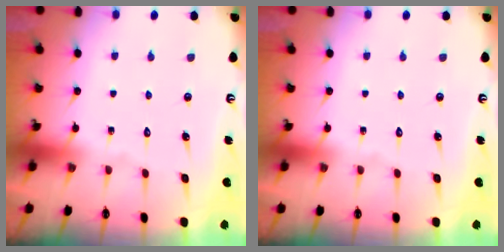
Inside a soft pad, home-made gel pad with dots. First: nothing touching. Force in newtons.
{"total": 0.0}